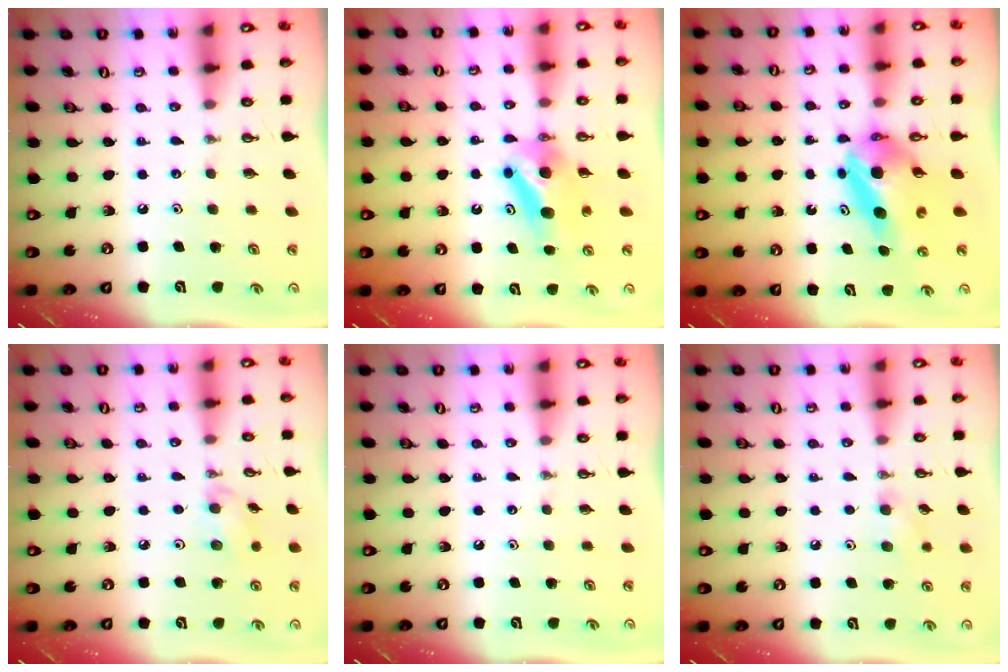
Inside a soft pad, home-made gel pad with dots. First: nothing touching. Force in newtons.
{"total": 7.9, "press": 6.6, "slide": 4.3}
{"total": 6.5, "press": 6.4, "slide": 0.8}
{"total": 5.4, "press": 5.2, "slide": 1.5}
{"total": 0.0}
{"total": 6.8, "press": 6.6, "slide": 1.6}